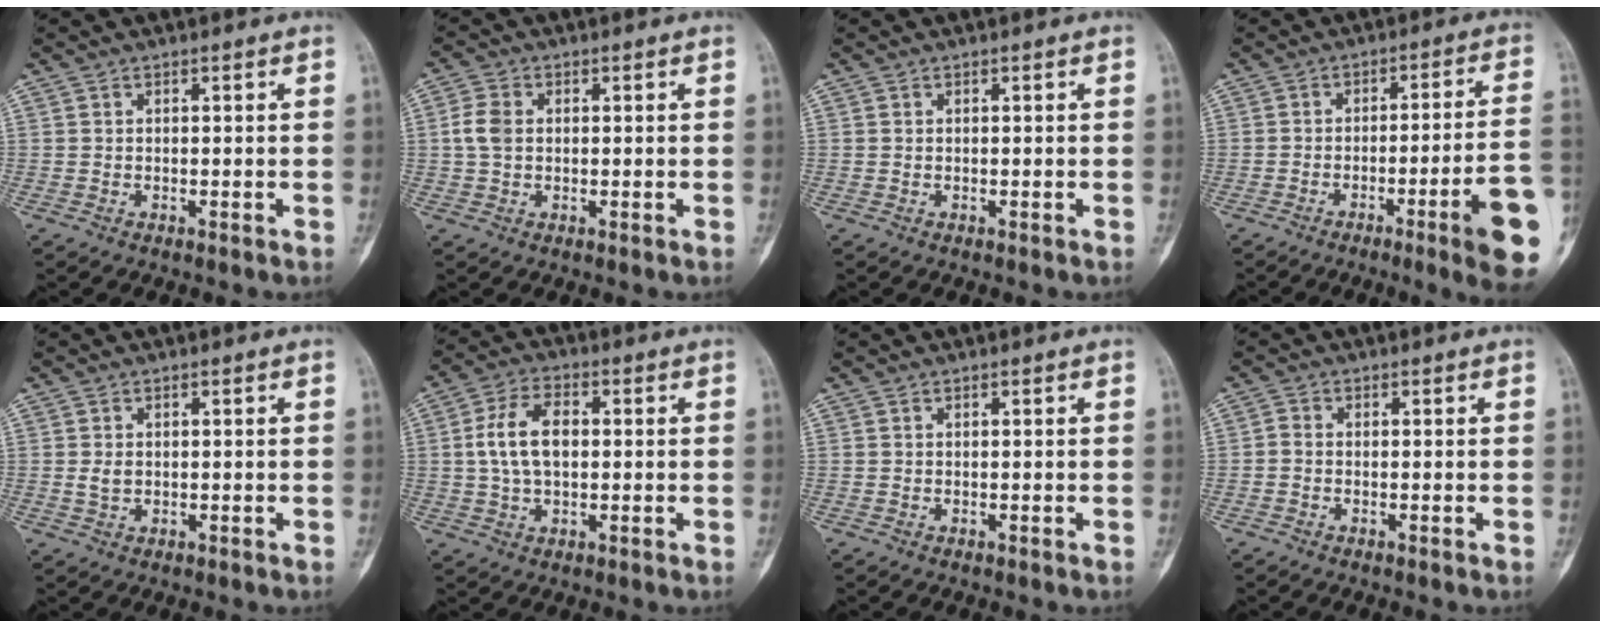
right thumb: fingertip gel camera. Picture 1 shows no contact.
{"total": 4.3, "force": [0.3, 3.1, 2.9], "torque": [-0.065, 0.008, 0.002]}
{"total": 0.0}
{"total": 14.6, "force": [-5.6, 0.7, 13.5], "torque": [-0.148, 0.019, -0.076]}
{"total": 1.9, "force": [0.1, 1.4, 1.3], "torque": [-0.024, 0.000, 0.004]}
{"total": 10.6, "force": [0.8, 6.3, 8.5], "torque": [-0.151, 0.018, 0.012]}
{"total": 0.0}
{"total": 1.2, "force": [-0.5, 0.9, 0.8], "torque": [-0.014, 0.001, -0.015]}